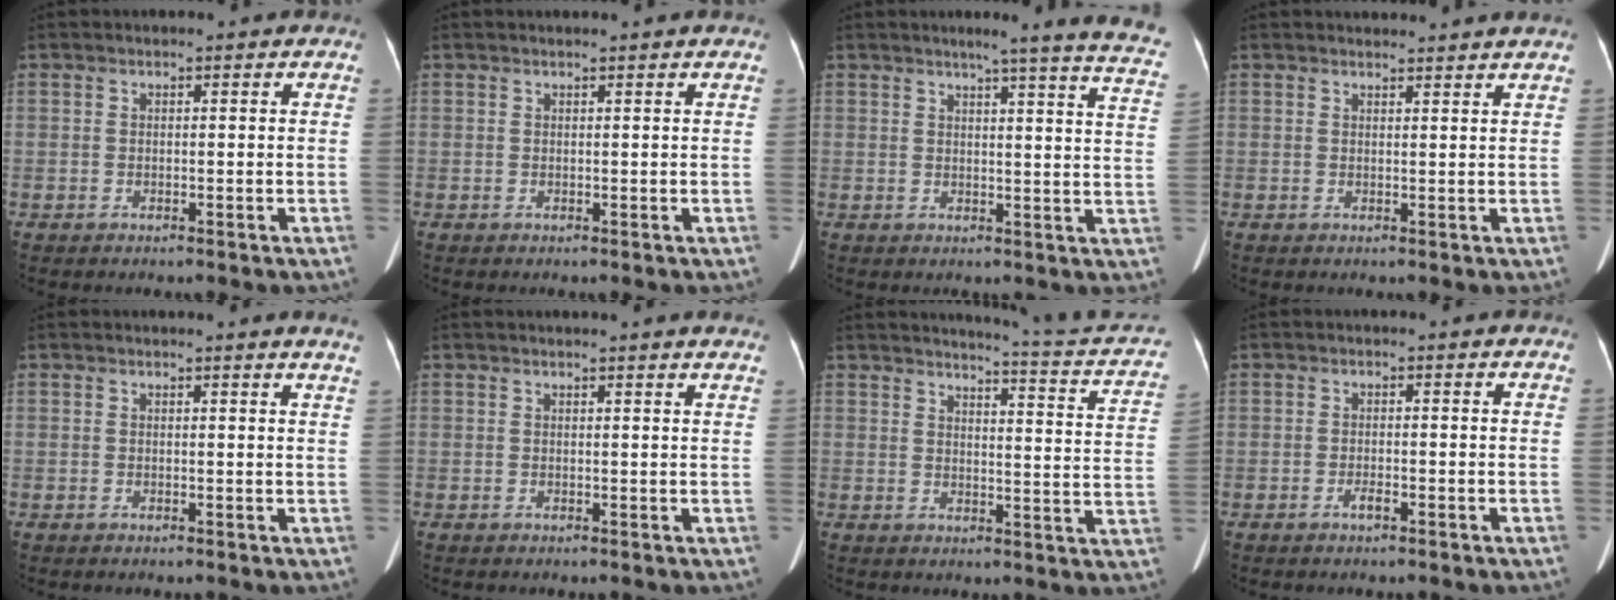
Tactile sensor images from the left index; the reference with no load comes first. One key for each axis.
{"total": 1.1, "fx": 1.1, "fy": -0.1, "fz": 0.3, "tx": -0.012, "ty": 0.014, "tz": 0.014}
{"total": 15.6, "fx": 13.3, "fy": -0.5, "fz": 8.2, "tx": -0.098, "ty": -0.053, "tz": 0.136}
{"total": 4.3, "fx": 4.2, "fy": -0.2, "fz": 0.7, "tx": -0.009, "ty": 0.011, "tz": 0.042}
{"total": 3.5, "fx": 3.3, "fy": -0.5, "fz": 1.2, "tx": -0.014, "ty": -0.012, "tz": 0.018}
{"total": 6.5, "fx": 6.0, "fy": 0.1, "fz": 2.4, "tx": -0.029, "ty": 0.007, "tz": 0.049}
{"total": 13.8, "fx": 12.8, "fy": 0.0, "fz": 5.0, "tx": -0.060, "ty": -0.067, "tz": 0.122}
{"total": 1.2, "fx": -0.9, "fy": 0.2, "fz": 0.7, "tx": -0.019, "ty": -0.004, "tz": -0.015}